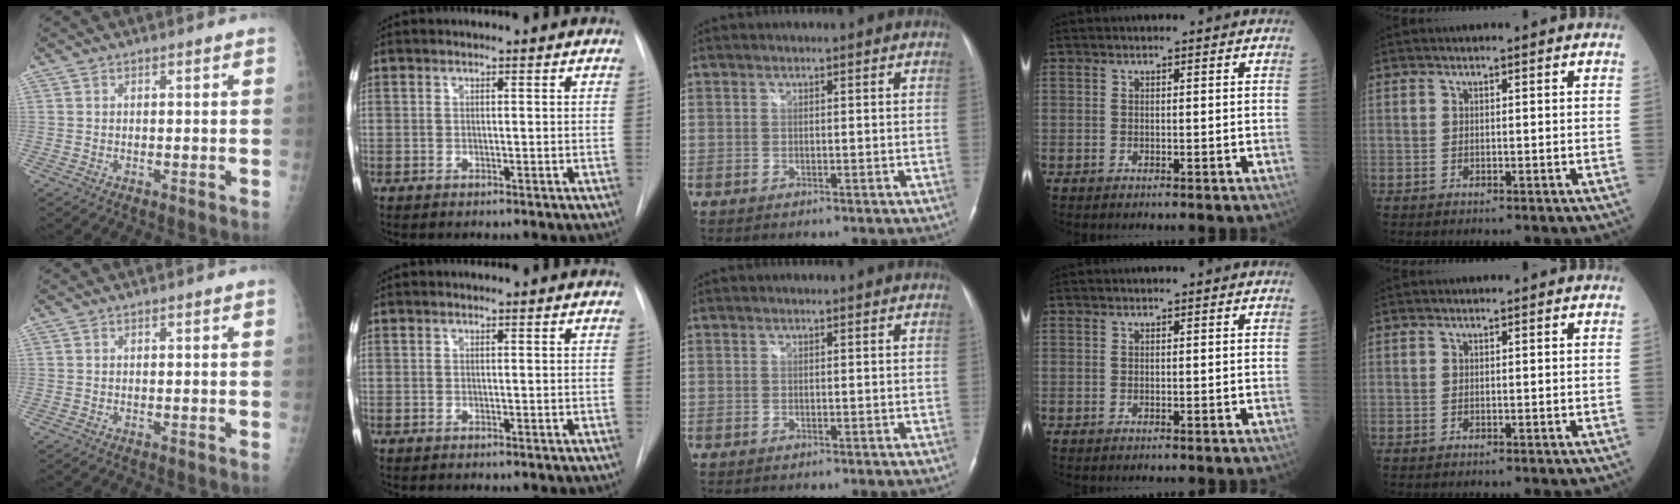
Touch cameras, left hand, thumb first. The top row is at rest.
{}